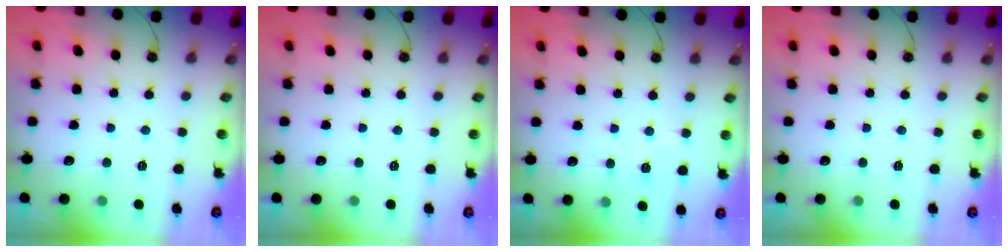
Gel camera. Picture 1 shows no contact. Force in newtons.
{"total": 0.0}
{"total": 5.4, "press": 5.0, "slide": 2.1}
{"total": 0.0}